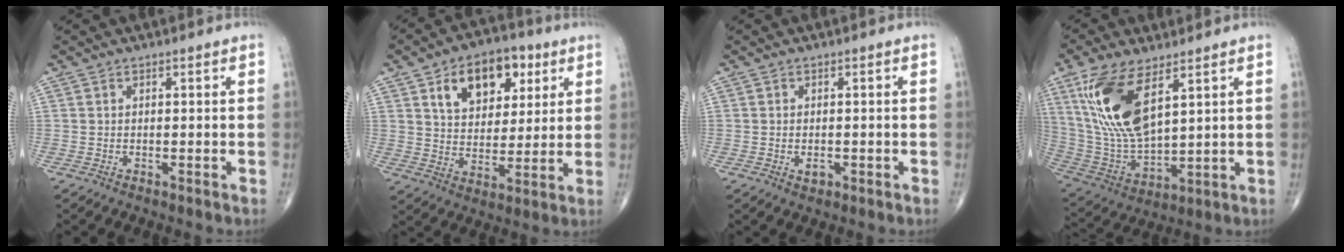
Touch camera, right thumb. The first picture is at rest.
{"total": 15.0, "force": [6.4, 9.7, 9.5], "torque": [-0.104, -0.015, 0.109]}
{"total": 1.8, "force": [-0.5, 1.2, 1.2], "torque": [-0.016, 0.000, -0.005]}
{"total": 17.1, "force": [7.4, 7.3, 13.6], "torque": [-0.273, -0.029, 0.157]}